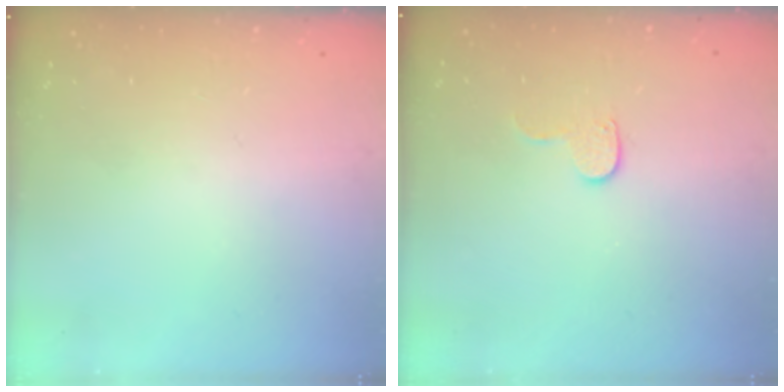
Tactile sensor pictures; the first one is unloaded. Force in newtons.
{"total": 5.5, "press": 5.5, "slide": 0.5}